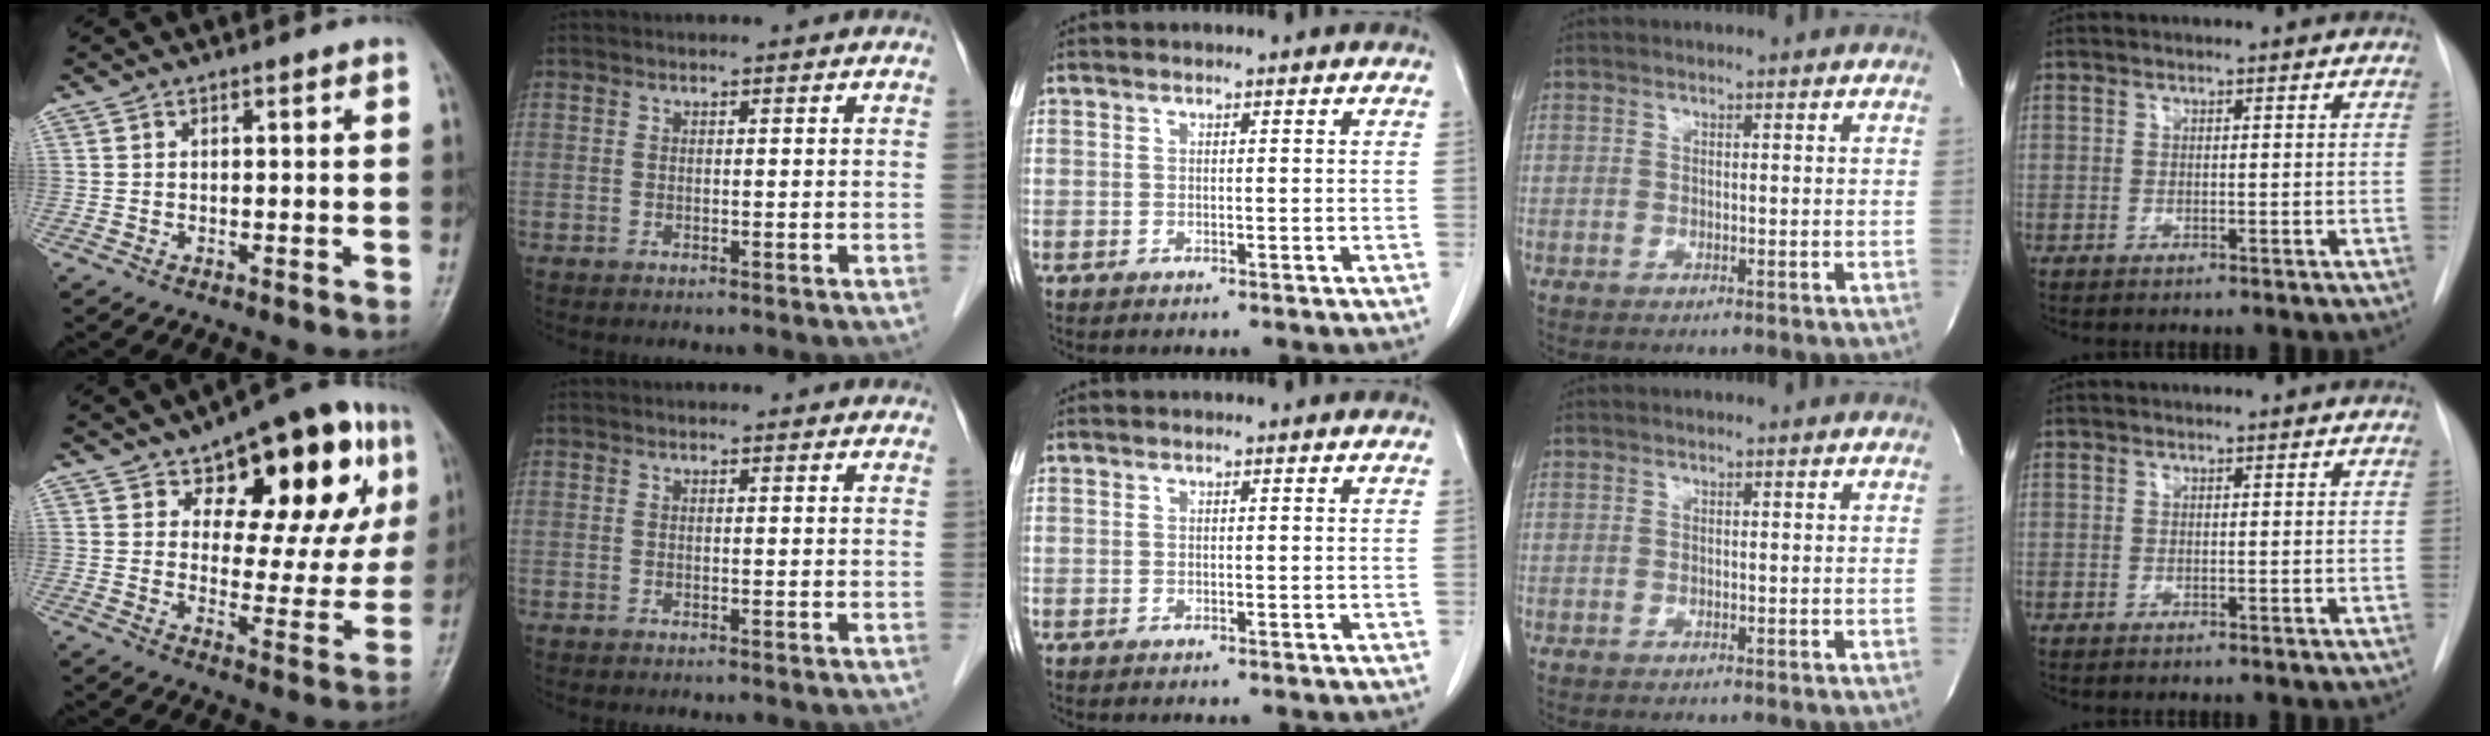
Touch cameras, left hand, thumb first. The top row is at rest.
{"thumb": {"total": 20.7, "force": [9.4, 9.9, 15.6], "torque": [-0.154, -0.017, 0.131]}, "index": {"total": 2.4, "force": [2.2, 0.7, 0.5], "torque": [-0.010, 0.005, 0.015]}}